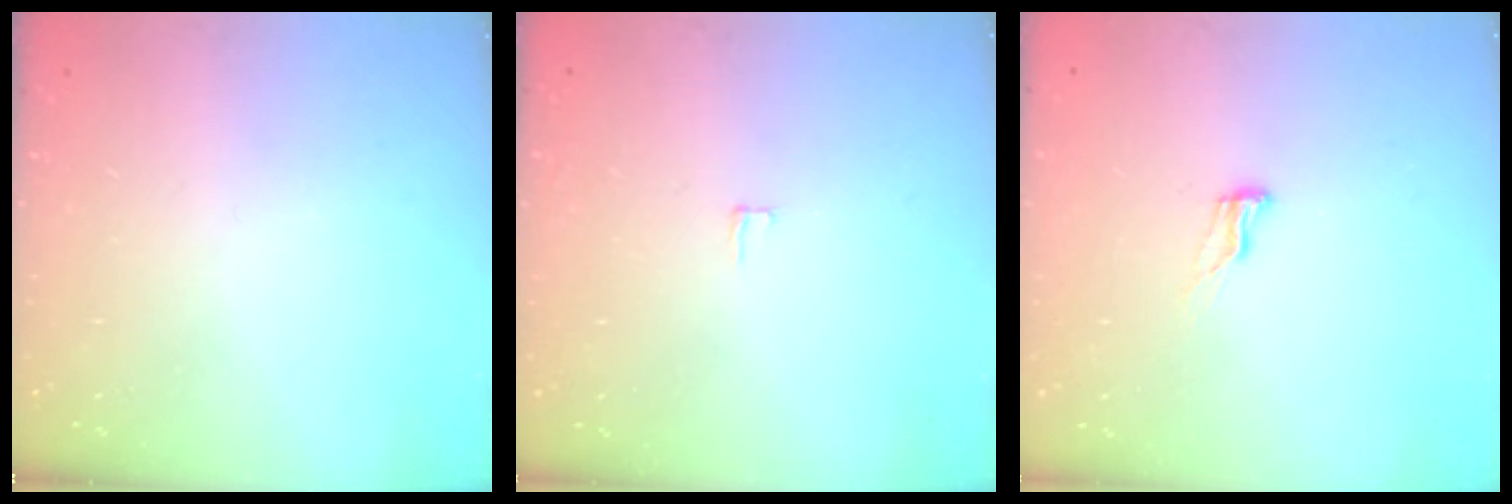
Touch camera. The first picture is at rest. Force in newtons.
{"total": 2.0, "press": 2.0, "slide": 0.2}
{"total": 5.5, "press": 5.4, "slide": 0.5}